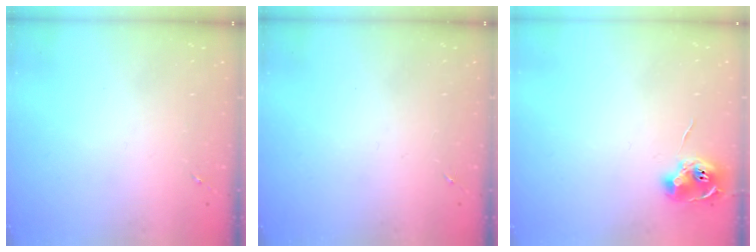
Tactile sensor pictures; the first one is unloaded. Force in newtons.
{"total": 0.0}
{"total": 8.7, "press": 8.7, "slide": 0.4}